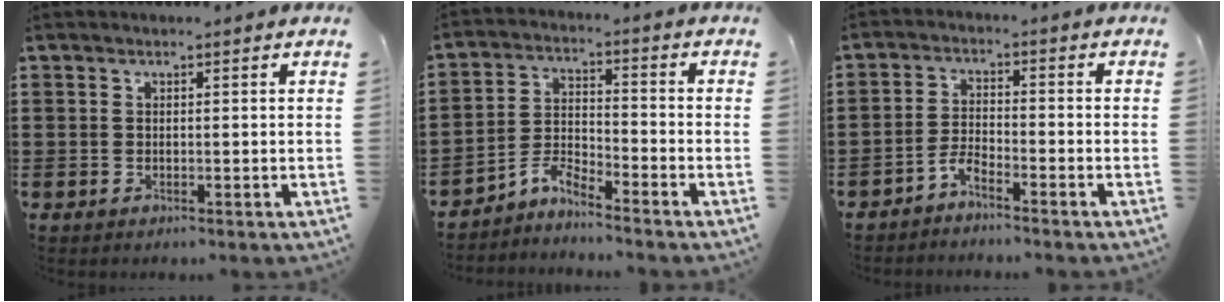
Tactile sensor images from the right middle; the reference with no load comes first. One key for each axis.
{"total": 4.7, "fx": -4.6, "fy": 0.3, "fz": 0.8, "tx": -0.028, "ty": 0.003, "tz": -0.097}
{"total": 2.9, "fx": -2.7, "fy": 0.4, "fz": 0.9, "tx": -0.027, "ty": 0.004, "tz": -0.056}